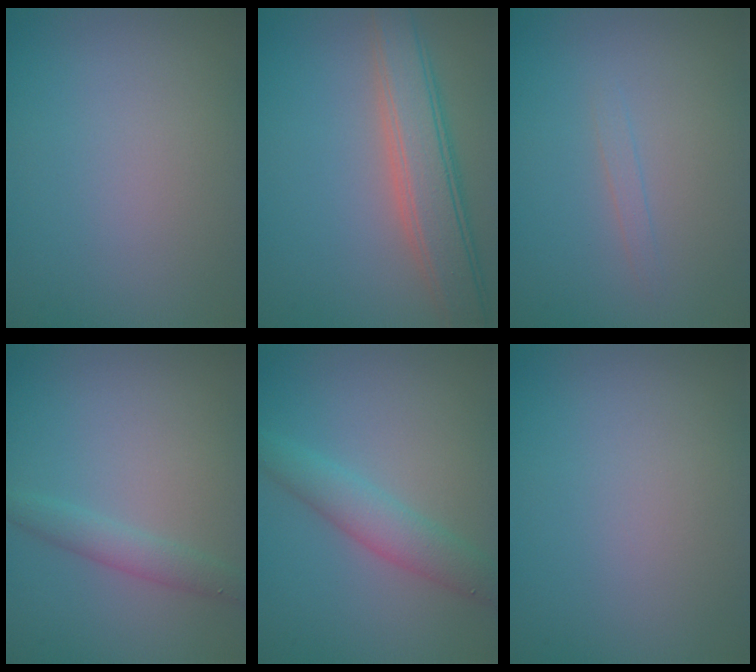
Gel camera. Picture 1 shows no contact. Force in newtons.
{"total": 5.3, "press": 5.3, "slide": 0.3}
{"total": 0.8, "press": 0.8, "slide": 0.0}
{"total": 2.0, "press": 2.0, "slide": 0.0}
{"total": 3.4, "press": 3.4, "slide": 0.1}
{"total": 0.0}